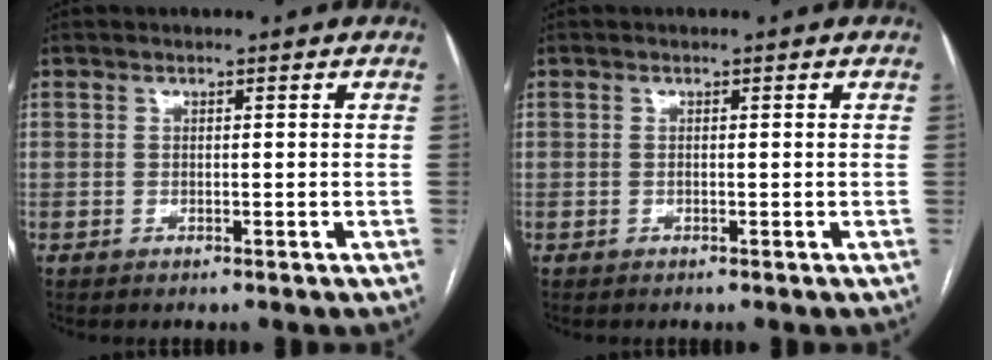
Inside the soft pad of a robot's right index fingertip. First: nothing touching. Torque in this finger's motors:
{"motor_torque": [-0.12, 0.09, 0.02, 0.01]}